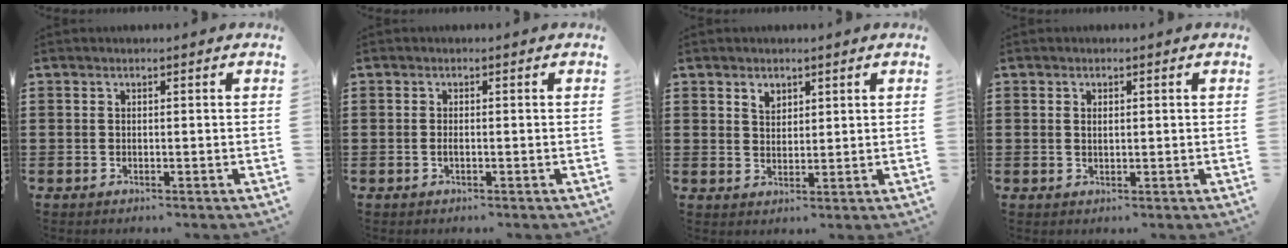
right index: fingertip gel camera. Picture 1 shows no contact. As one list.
[{"total": 0.8, "force": [-0.3, 0.2, 0.7], "torque": [-0.015, -0.004, -0.004]}, {"total": 2.4, "force": [1.7, 1.5, 0.7], "torque": [-0.018, 0.003, 0.033]}, {"total": 0.9, "force": [0.2, 0.4, 0.8], "torque": [-0.017, 0.004, 0.004]}]